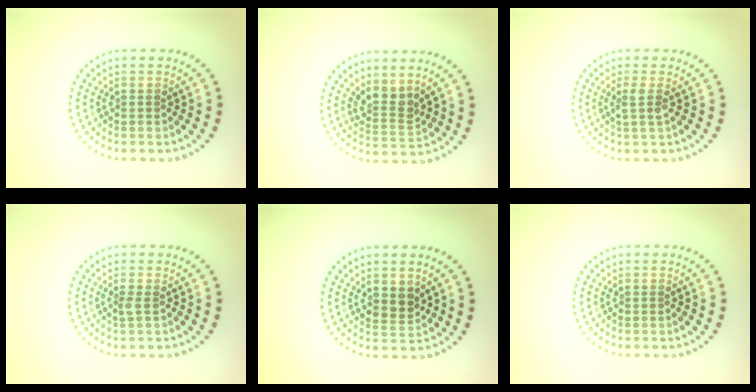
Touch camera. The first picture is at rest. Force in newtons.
{"total": 2.6, "press": 1.9, "slide": 1.7}
{"total": 1.4, "press": 1.0, "slide": 1.0}
{"total": 0.7, "press": 0.5, "slide": 0.4}
{"total": 1.8, "press": 1.7, "slide": 0.6}
{"total": 0.0}